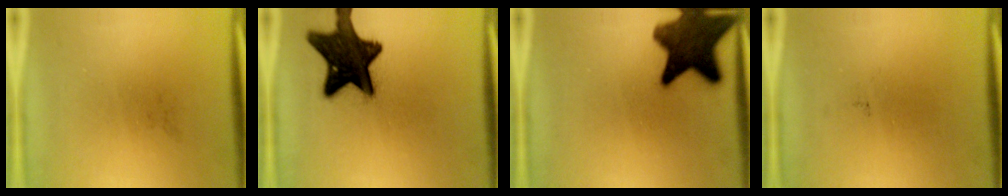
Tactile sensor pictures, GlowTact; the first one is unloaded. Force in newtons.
{"total": 17.4}
{"total": 14.4}
{"total": 0.0}